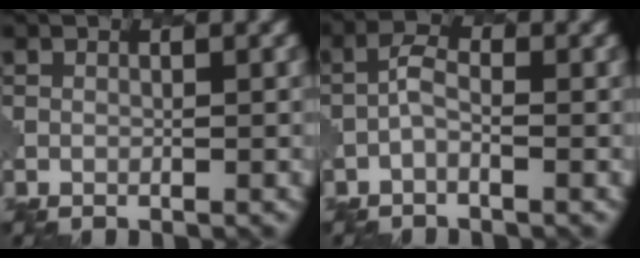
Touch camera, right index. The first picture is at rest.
{"total": 1.2, "force": [-0.5, 0.5, 0.9], "torque": [-0.025, 0.005, -0.015]}